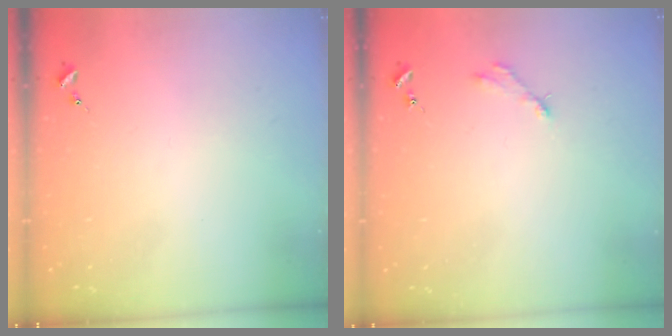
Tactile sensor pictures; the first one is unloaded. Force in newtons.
{"total": 2.8, "press": 2.8, "slide": 0.4}